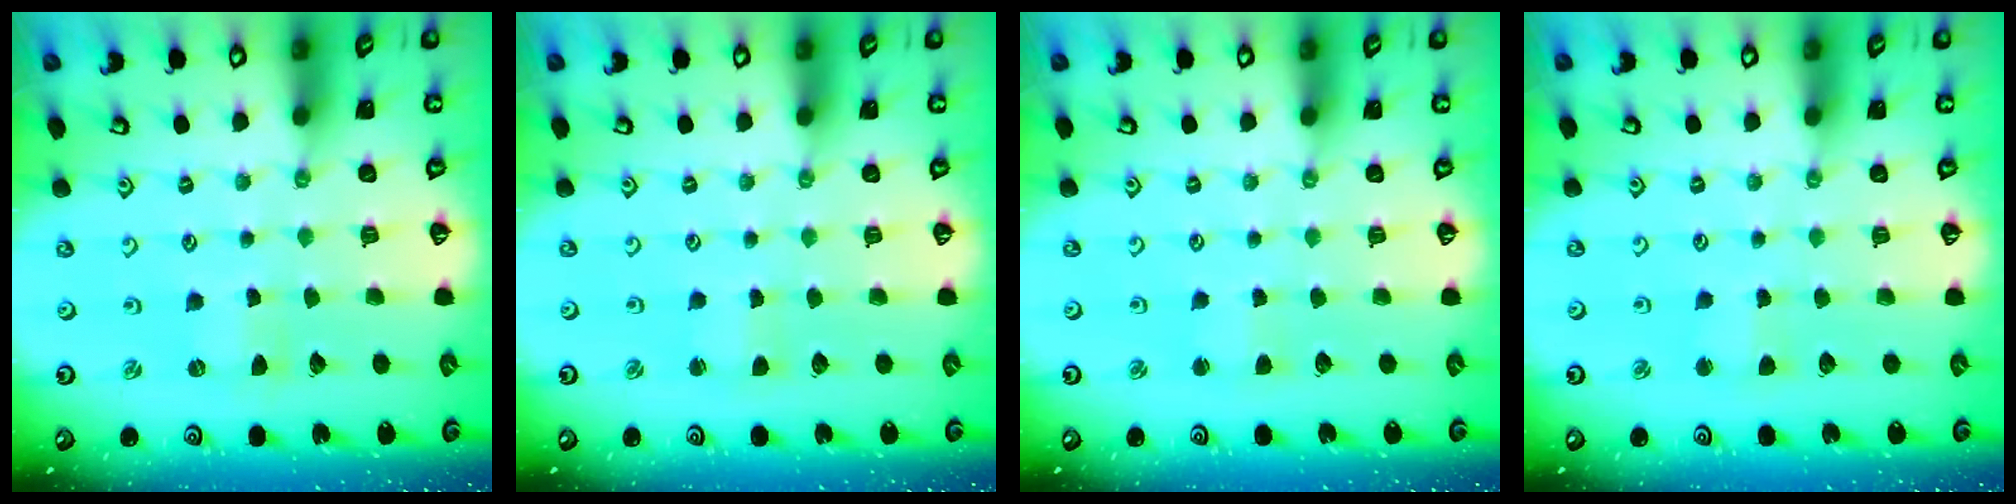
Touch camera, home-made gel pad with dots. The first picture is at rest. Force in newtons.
{"total": 2.3, "press": 2.3, "slide": 0.4}
{"total": 2.1, "press": 2.1, "slide": 0.2}
{"total": 2.6, "press": 2.6, "slide": 0.3}